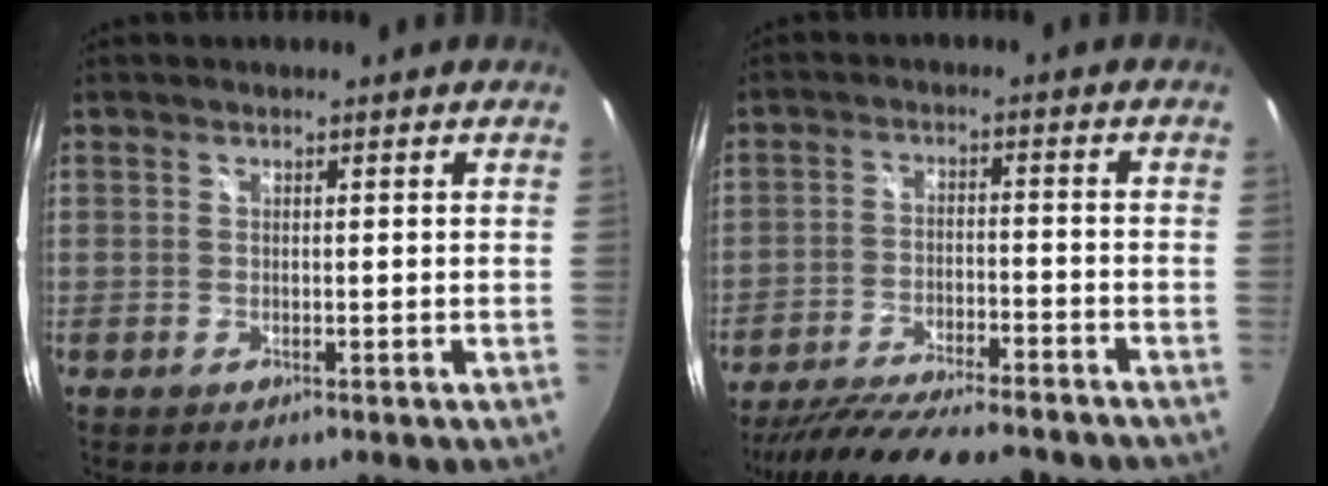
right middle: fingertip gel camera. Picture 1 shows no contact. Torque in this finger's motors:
{"motor_torque": [1.07, -1.07, 0.28, 0.08]}